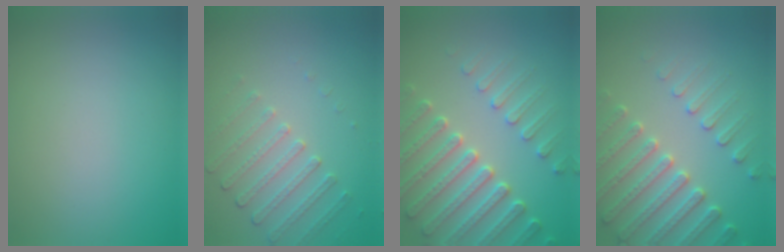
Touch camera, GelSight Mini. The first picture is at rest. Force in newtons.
{"total": 2.2, "press": 1.8, "slide": 1.2}
{"total": 6.5, "press": 5.3, "slide": 3.8}
{"total": 4.8, "press": 4.5, "slide": 1.7}